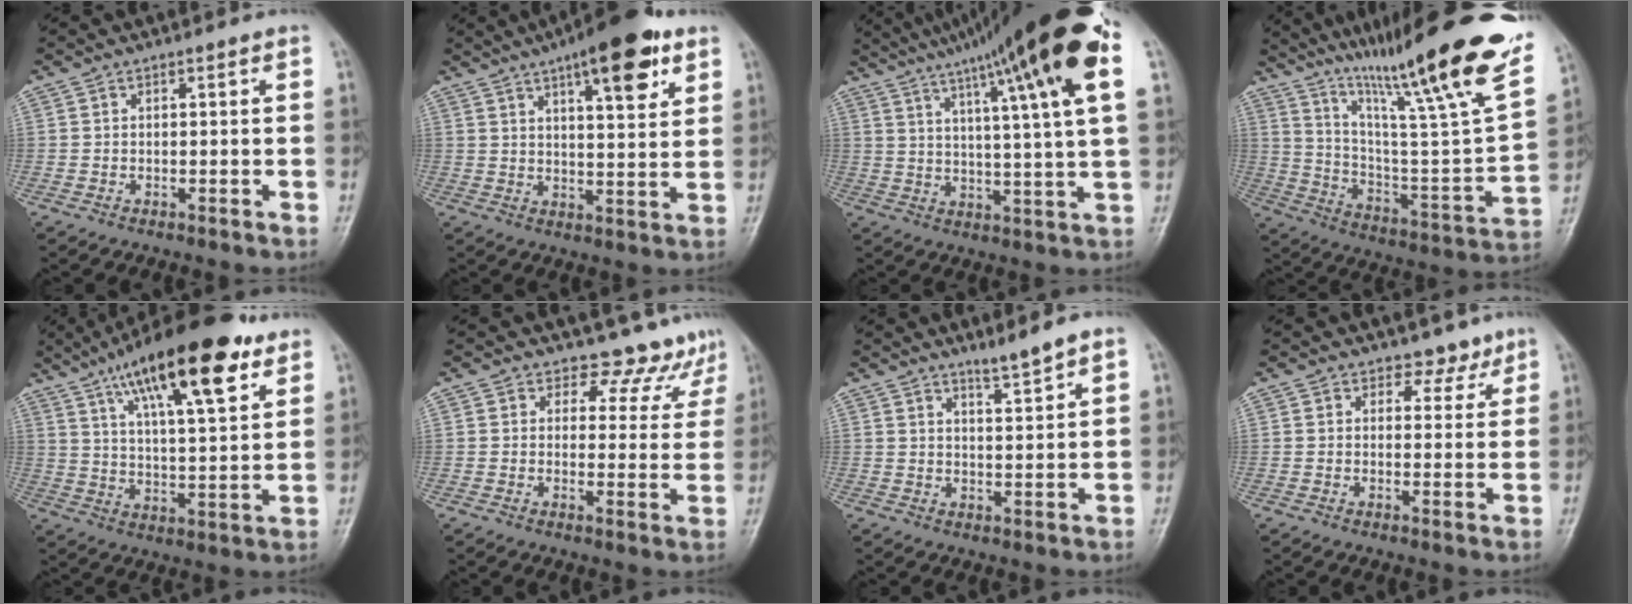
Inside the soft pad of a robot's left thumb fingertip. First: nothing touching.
{"total": 14.0, "force": [7.7, 4.3, 10.8], "torque": [-0.132, -0.026, 0.108]}
{"total": 23.1, "force": [12.5, 1.4, 19.4], "torque": [-0.296, -0.006, 0.179]}
{"total": 32.2, "force": [21.3, 4.0, 23.8], "torque": [-0.351, -0.072, 0.334]}
{"total": 21.3, "force": [12.2, 6.2, 16.4], "torque": [-0.246, -0.031, 0.198]}
{"total": 8.9, "force": [7.9, 4.1, -0.3], "torque": [0.054, -0.048, 0.072]}
{"total": 3.9, "force": [3.2, -0.2, 2.1], "torque": [-0.036, -0.029, 0.059]}
{"total": 3.4, "force": [2.7, 2.1, 0.2], "torque": [0.025, -0.017, 0.030]}